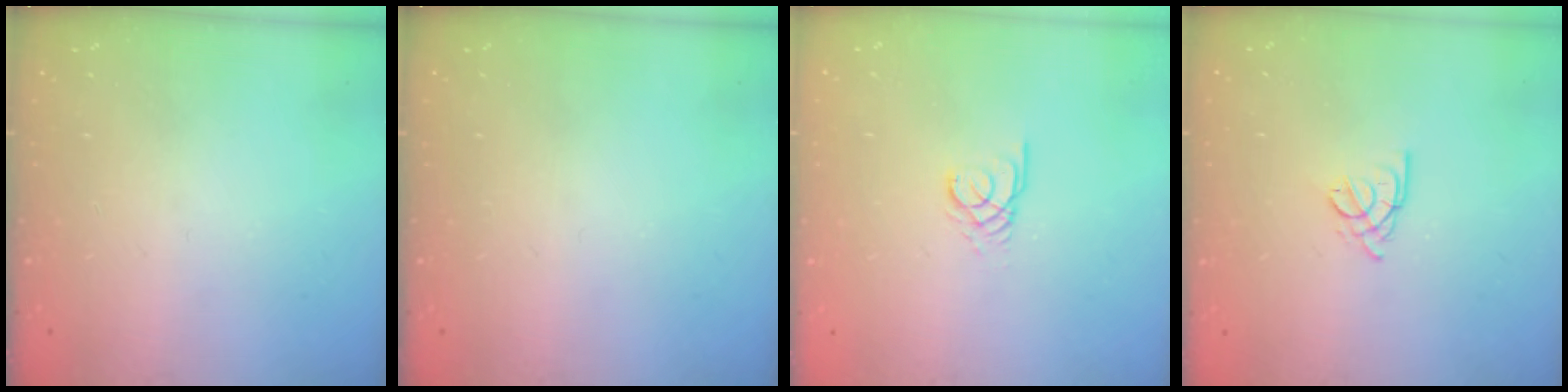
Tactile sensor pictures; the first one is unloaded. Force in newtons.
{"total": 0.0}
{"total": 2.3, "press": 2.3, "slide": 0.2}
{"total": 1.6, "press": 1.5, "slide": 0.5}